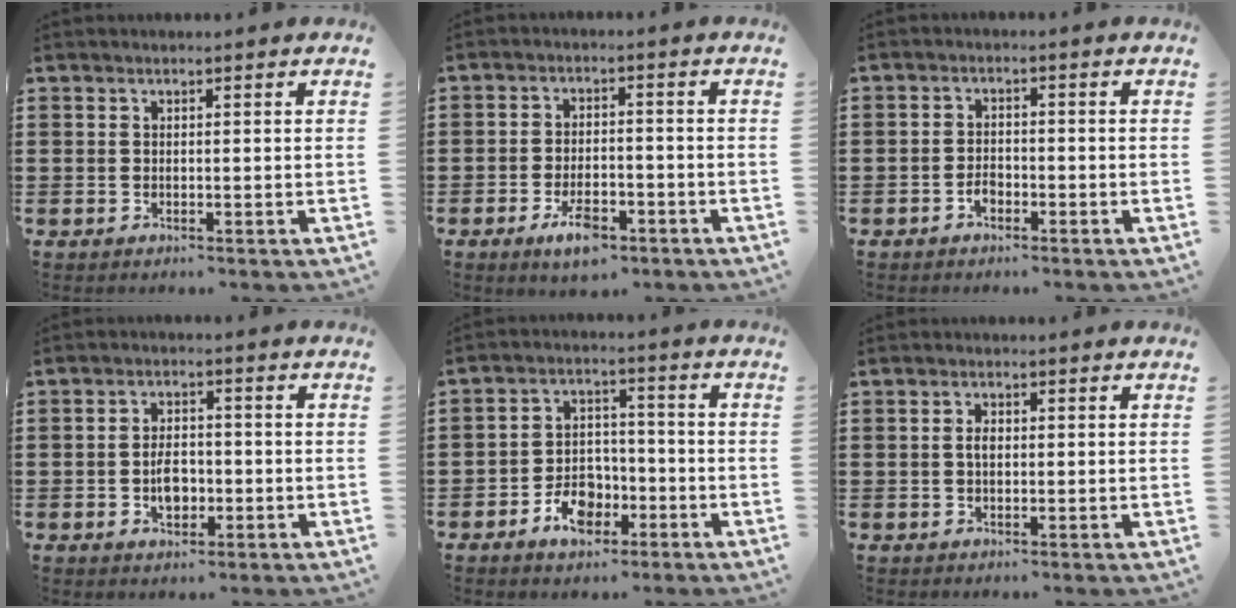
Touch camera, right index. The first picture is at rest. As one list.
[{"total": 5.7, "force": [-3.4, 2.2, 3.9], "torque": [-0.073, 0.006, -0.061]}, {"total": 2.0, "force": [-1.2, 1.2, 1.0], "torque": [-0.023, 0.001, -0.025]}, {"total": 4.4, "force": [-1.0, 2.7, 3.2], "torque": [-0.053, 0.003, -0.019]}, {"total": 6.9, "force": [-3.4, 4.6, 3.8], "torque": [-0.052, 0.012, -0.064]}, {"total": 1.8, "force": [0.1, 0.9, 1.5], "torque": [-0.031, 0.005, 0.000]}]